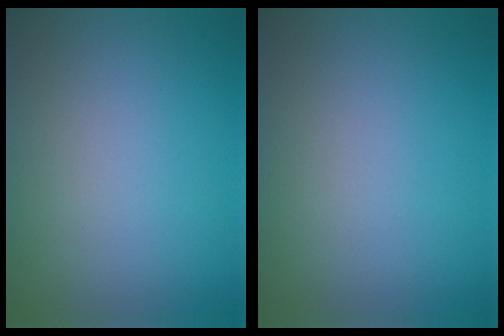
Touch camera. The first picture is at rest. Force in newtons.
{"total": 0.0}